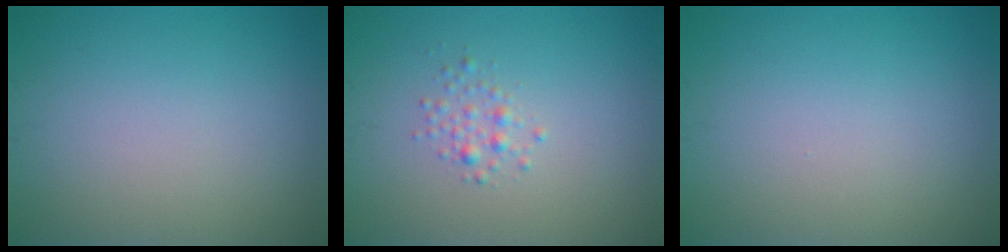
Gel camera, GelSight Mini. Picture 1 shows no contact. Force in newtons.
{"total": 1.3, "press": 1.3, "slide": 0.0}
{"total": 0.0}